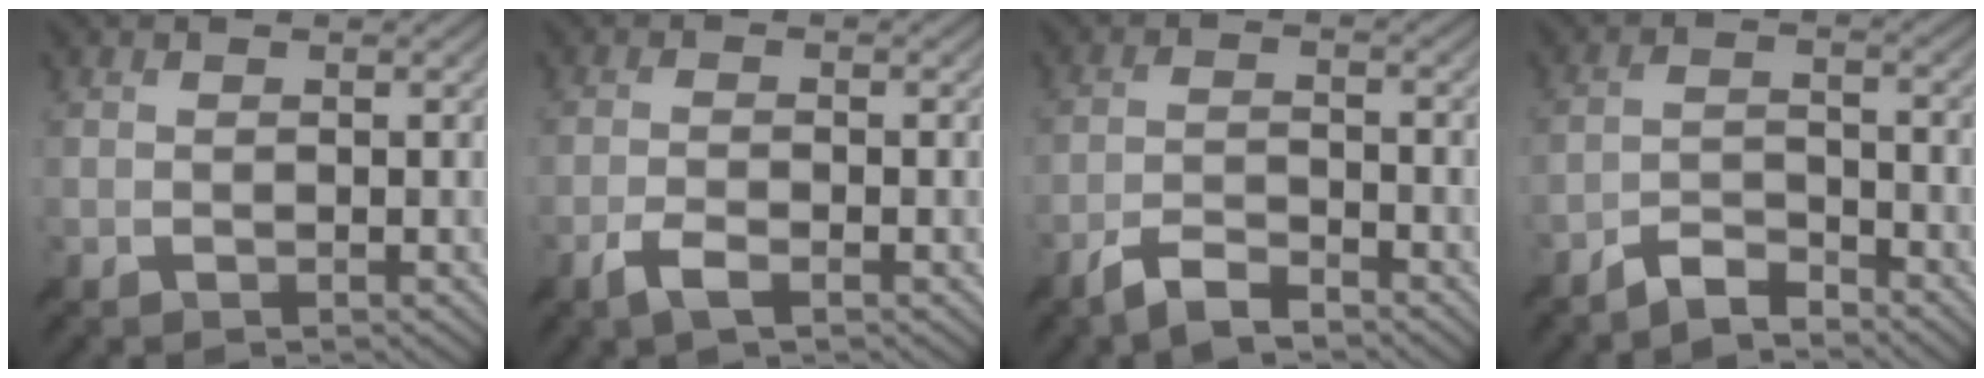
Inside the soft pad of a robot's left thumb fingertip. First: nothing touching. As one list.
[{"total": 2.8, "force": [-1.7, 0.6, 2.1], "torque": [-0.042, 0.001, -0.039]}, {"total": 4.2, "force": [-3.4, 0.9, 2.3], "torque": [-0.047, 0.001, -0.073]}, {"total": 4.1, "force": [-3.7, 0.9, 1.5], "torque": [-0.028, 0.002, -0.077]}]